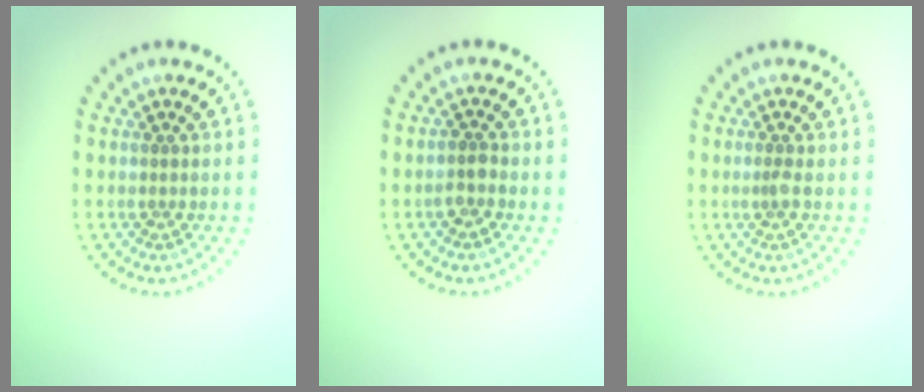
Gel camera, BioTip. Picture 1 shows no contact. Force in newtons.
{"total": 1.5, "press": 1.3, "slide": 0.7}
{"total": 0.8, "press": 0.5, "slide": 0.6}